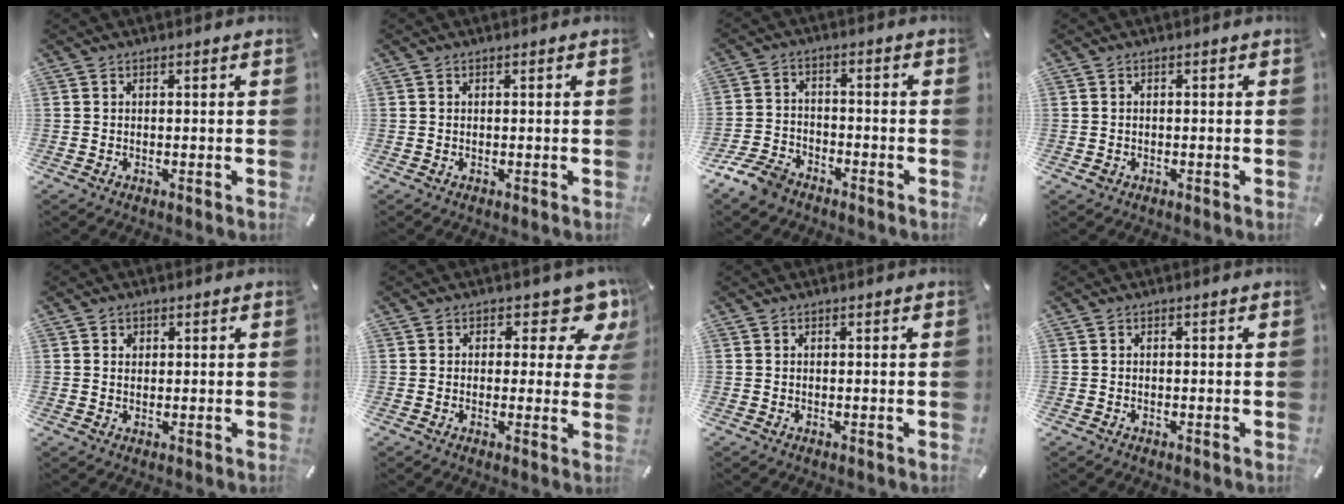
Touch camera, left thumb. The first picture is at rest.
{"total": 0.0}
{"total": 7.5, "force": [-6.1, 3.7, 2.6], "torque": [-0.061, 0.028, -0.118]}
{"total": 0.9, "force": [-0.4, 0.8, 0.2], "torque": [-0.004, 0.002, -0.009]}
{"total": 1.4, "force": [0.4, 1.3, 0.4], "torque": [0.006, -0.003, 0.004]}
{"total": 9.2, "force": [5.3, 4.6, 5.9], "torque": [-0.065, -0.040, 0.088]}
{"total": 0.0}
{"total": 0.0}